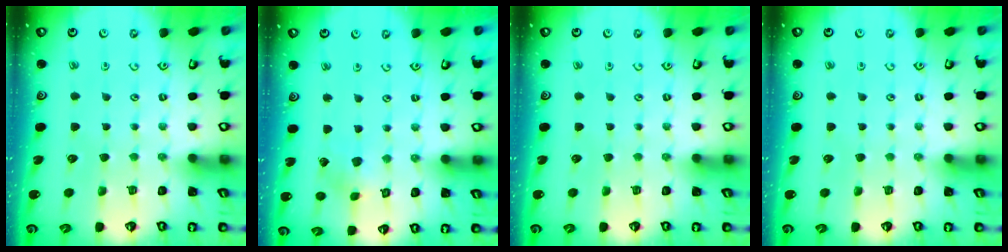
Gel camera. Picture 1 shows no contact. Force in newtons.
{"total": 2.8, "press": 2.8, "slide": 0.2}
{"total": 0.0}
{"total": 0.0}